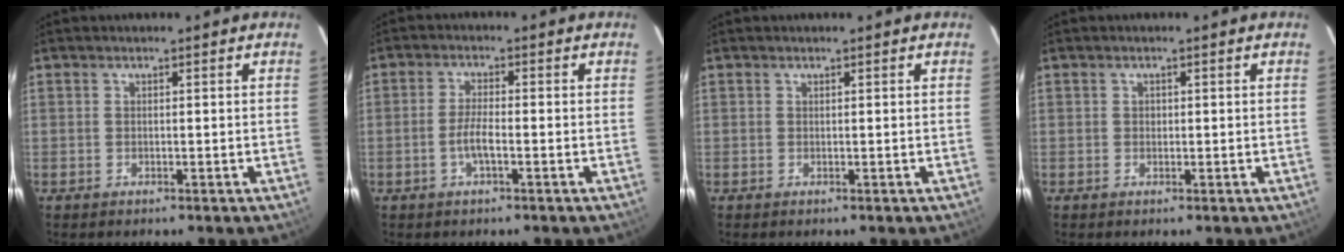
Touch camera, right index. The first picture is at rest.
{"total": 3.6, "force": [-1.4, 0.6, 3.3], "torque": [-0.068, 0.001, -0.028]}
{"total": 0.0}
{"total": 0.6, "force": [0.0, 0.5, 0.1], "torque": [0.001, 0.002, 0.001]}